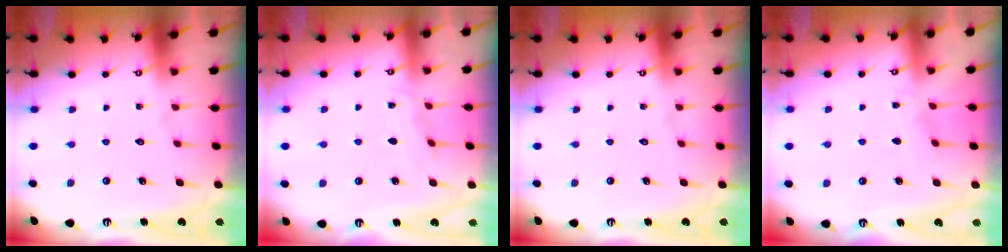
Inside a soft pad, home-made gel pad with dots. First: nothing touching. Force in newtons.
{"total": 2.7, "press": 2.7, "slide": 0.4}
{"total": 0.0}
{"total": 3.4, "press": 3.4, "slide": 0.5}